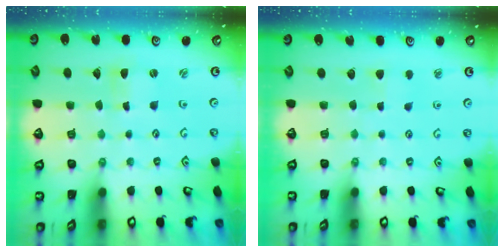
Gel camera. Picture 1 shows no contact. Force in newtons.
{"total": 2.8, "press": 2.7, "slide": 0.7}